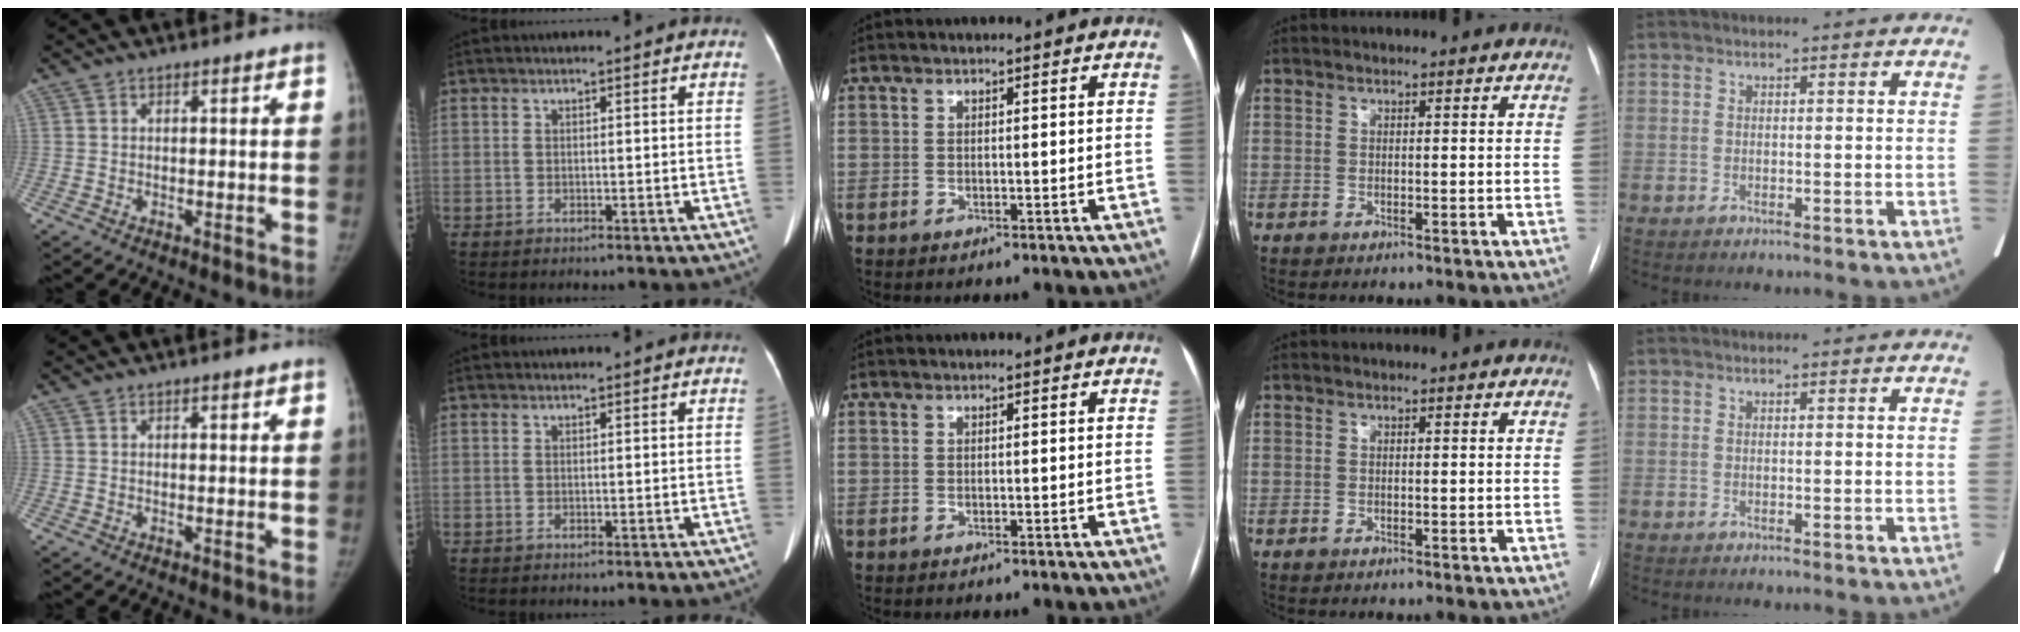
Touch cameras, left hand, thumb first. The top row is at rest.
{"thumb": {"total": 0.8, "force": [0.5, 0.3, 0.5], "torque": [-0.004, -0.001, 0.008]}}